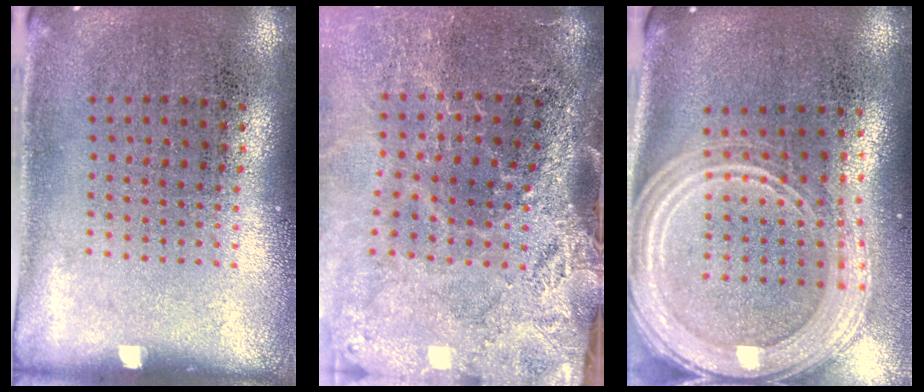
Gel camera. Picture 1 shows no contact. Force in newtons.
{"total": 4.2, "press": 3.4, "slide": 2.4}
{"total": 3.1, "press": 2.5, "slide": 1.9}